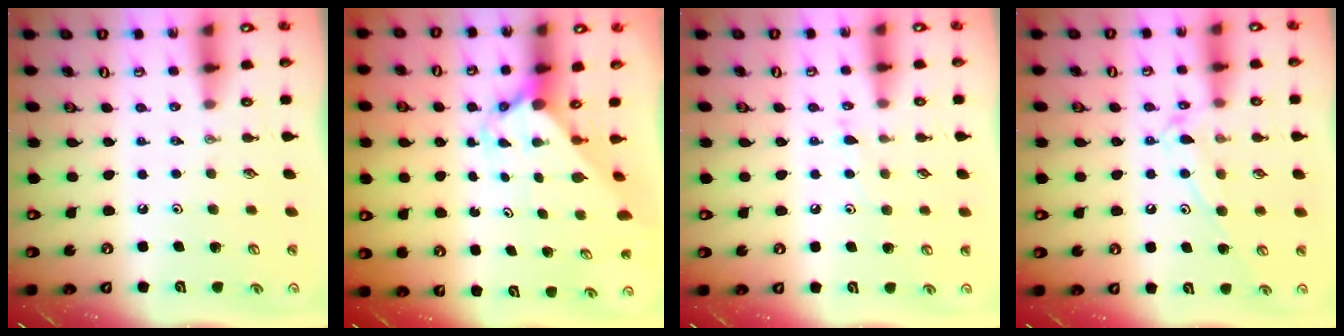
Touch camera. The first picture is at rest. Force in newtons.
{"total": 2.8, "press": 2.8, "slide": 0.3}
{"total": 4.7, "press": 4.7, "slide": 0.6}
{"total": 11.3, "press": 11.3, "slide": 0.7}